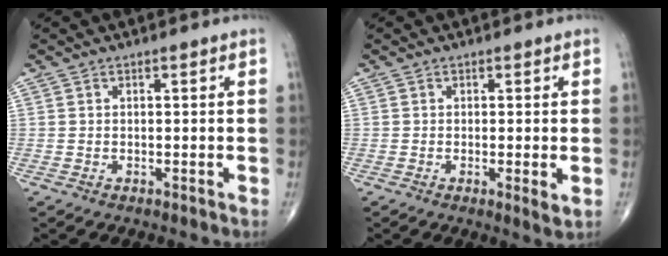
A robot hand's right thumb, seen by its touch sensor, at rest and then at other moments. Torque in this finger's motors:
{"motor_torque": [-0.29, 0.10, -0.28, -0.20, 0.00]}